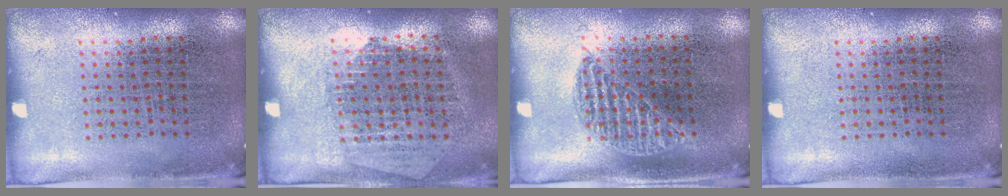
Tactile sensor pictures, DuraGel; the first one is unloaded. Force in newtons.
{"total": 1.3, "press": 1.1, "slide": 0.5}
{"total": 0.8, "press": 0.6, "slide": 0.5}
{"total": 0.0}